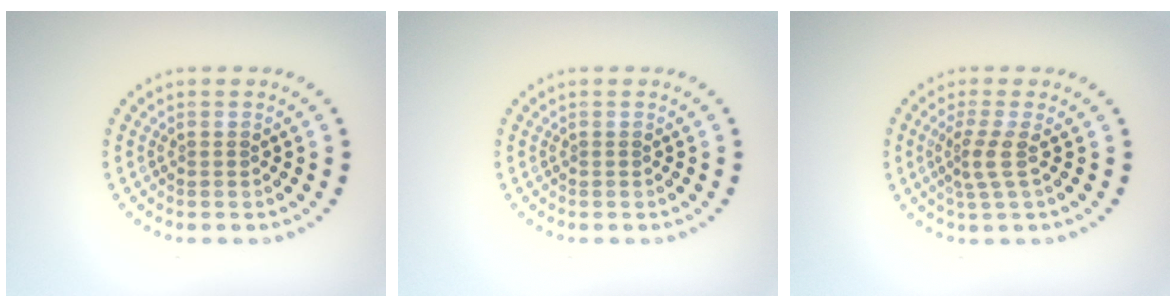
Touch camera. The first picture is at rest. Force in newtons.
{"total": 0.0}
{"total": 2.3, "press": 1.6, "slide": 1.7}